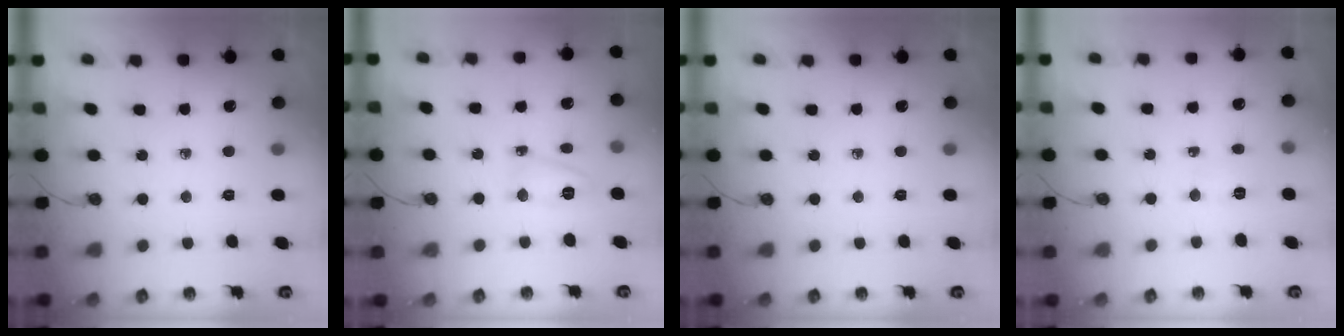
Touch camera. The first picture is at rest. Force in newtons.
{"total": 5.7, "press": 5.7, "slide": 0.6}
{"total": 0.0}
{"total": 2.6, "press": 2.5, "slide": 0.8}